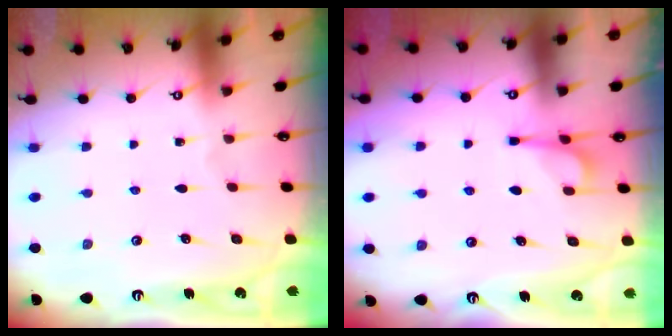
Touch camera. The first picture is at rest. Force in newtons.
{"total": 6.0, "press": 6.0, "slide": 0.7}